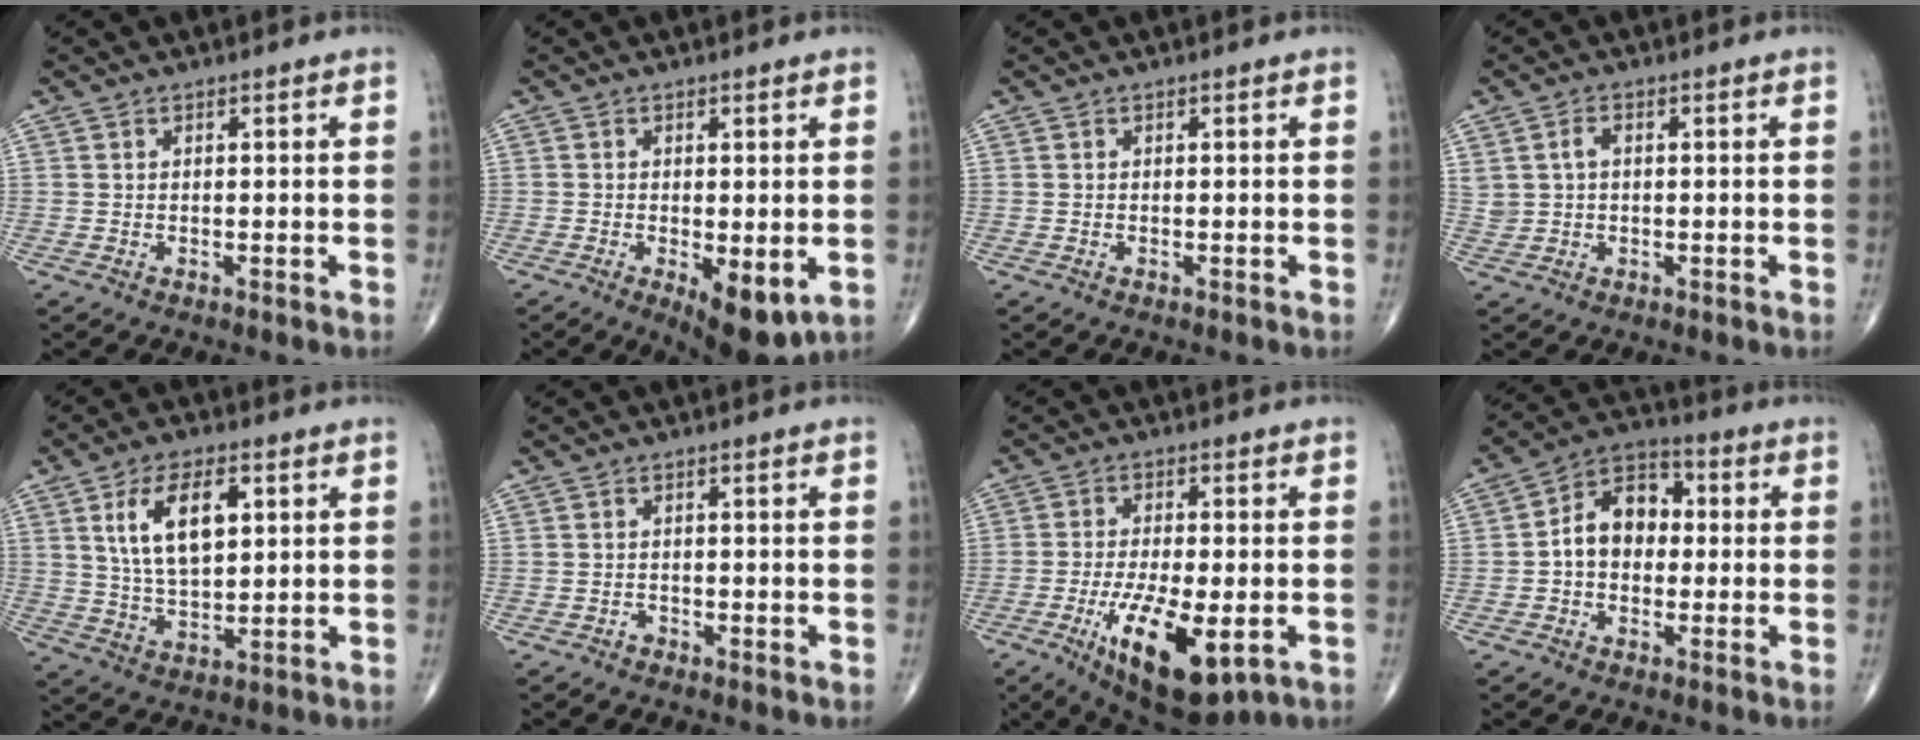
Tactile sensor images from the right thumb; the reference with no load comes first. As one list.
[{"total": 8.2, "force": [-2.2, 3.2, 7.2], "torque": [-0.102, -0.020, -0.027]}, {"total": 0.0}, {"total": 3.3, "force": [0.7, 2.3, 2.3], "torque": [-0.048, 0.005, 0.017]}, {"total": 11.8, "force": [3.6, 6.0, 9.5], "torque": [-0.161, -0.009, 0.071]}, {"total": 0.8, "force": [-0.6, 0.6, 0.2], "torque": [0.001, 0.002, -0.017]}, {"total": 15.2, "force": [-5.2, 5.6, 13.1], "torque": [-0.220, -0.011, -0.071]}, {"total": 10.1, "force": [-0.1, 7.4, 6.9], "torque": [-0.088, 0.032, -0.015]}]